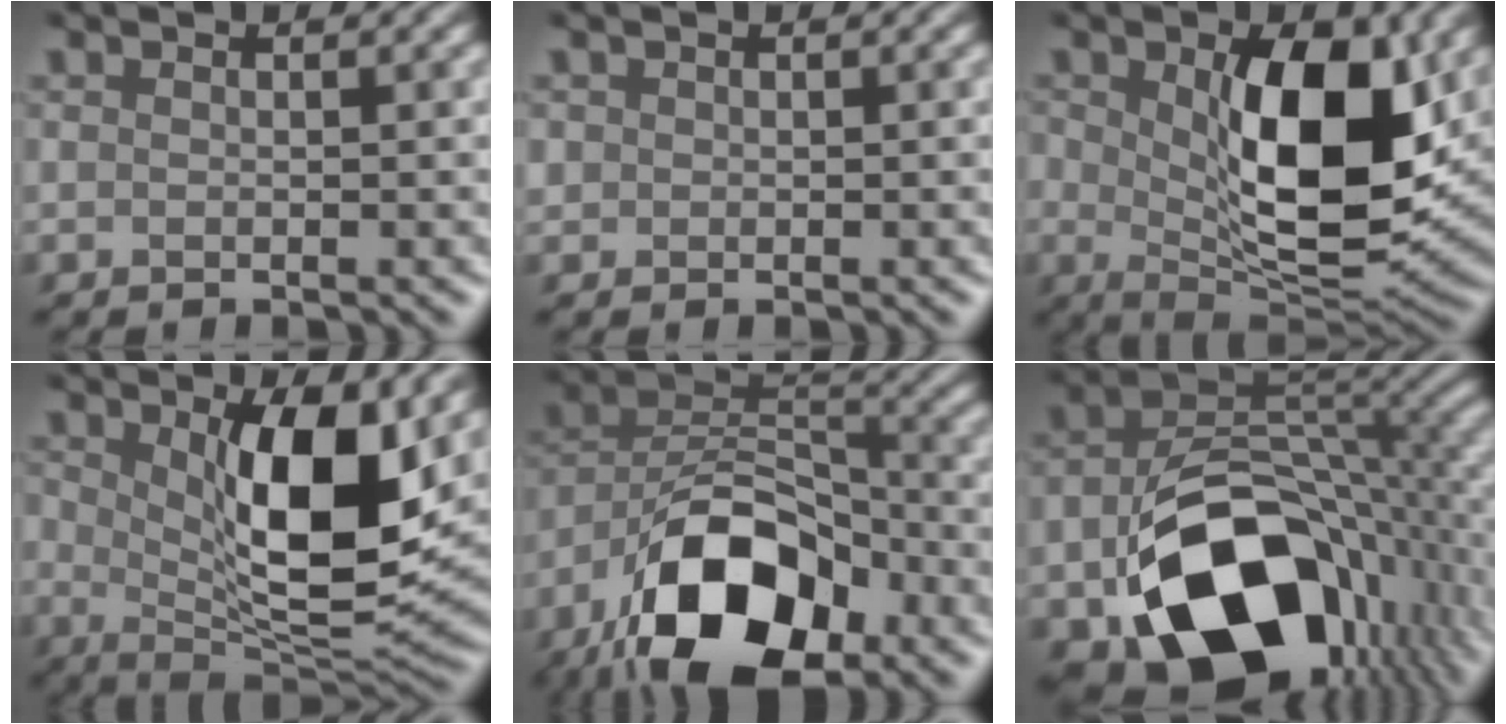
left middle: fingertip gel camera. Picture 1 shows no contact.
{"total": 0.8, "force": [0.1, 0.2, -0.7], "torque": [0.009, 0.001, 0.009]}
{"total": 9.6, "force": [1.3, 4.3, 8.4], "torque": [-0.145, -0.002, 0.032]}
{"total": 9.0, "force": [1.4, 3.1, 8.4], "torque": [-0.146, -0.006, 0.033]}
{"total": 12.1, "force": [-7.4, 5.9, 7.5], "torque": [-0.135, 0.003, -0.132]}
{"total": 15.8, "force": [-7.0, 10.5, 9.5], "torque": [-0.177, -0.025, -0.098]}